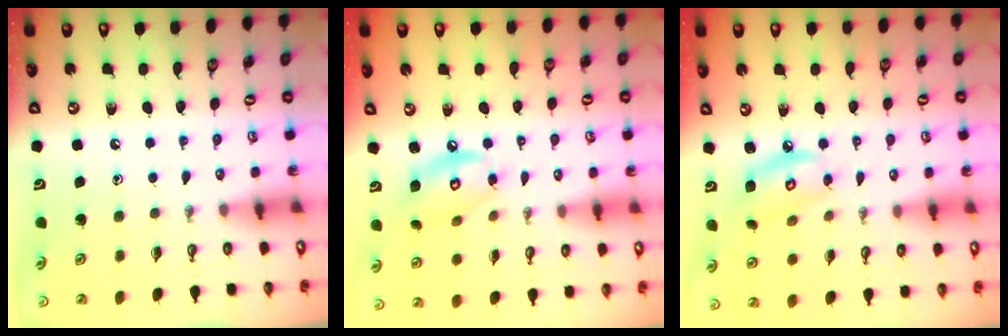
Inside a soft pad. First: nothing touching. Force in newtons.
{"total": 10.2, "press": 10.2, "slide": 0.5}
{"total": 7.2, "press": 7.1, "slide": 0.5}